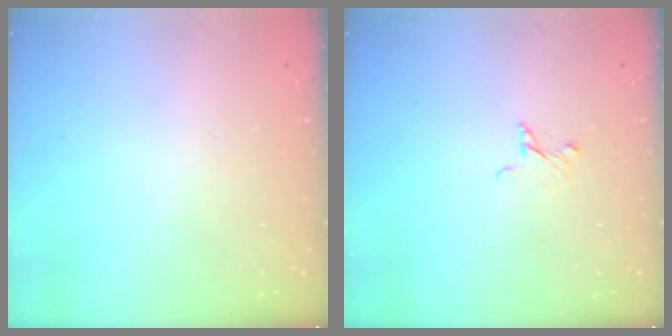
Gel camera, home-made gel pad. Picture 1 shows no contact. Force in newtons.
{"total": 2.8, "press": 2.7, "slide": 0.3}